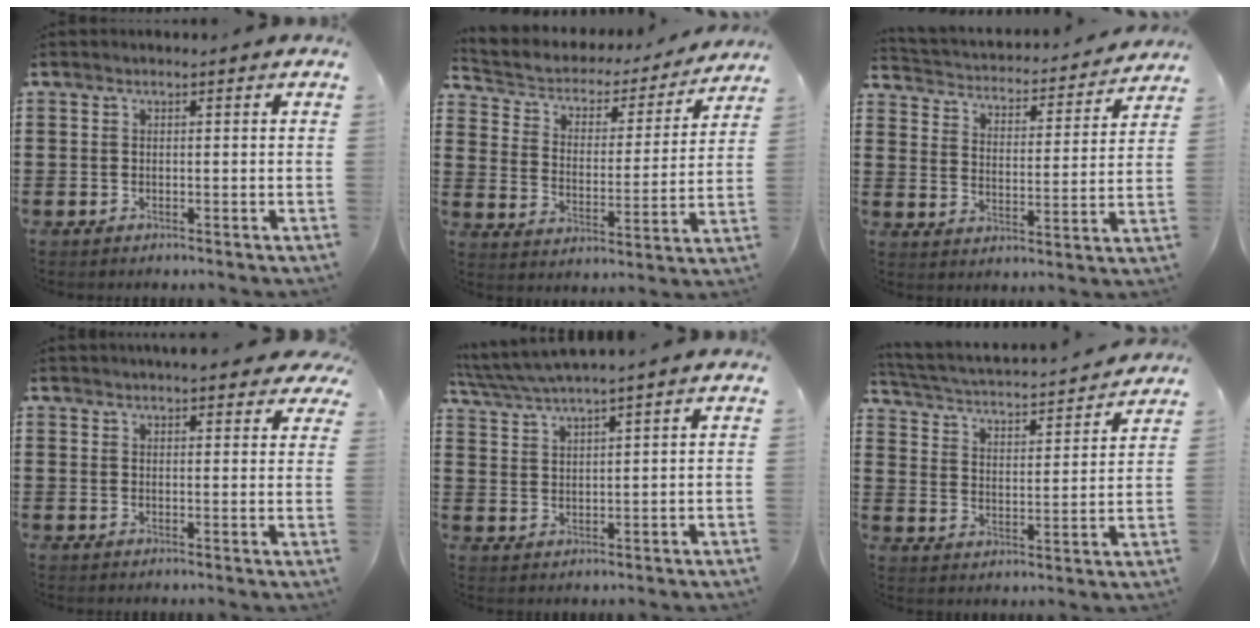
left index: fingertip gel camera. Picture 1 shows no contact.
{"total": 3.2, "force": [2.7, 1.7, 0.5], "torque": [-0.032, -0.022, 0.035]}
{"total": 2.5, "force": [2.4, 0.3, 0.0], "torque": [-0.021, -0.027, 0.031]}
{"total": 3.9, "force": [3.7, 0.5, 1.2], "torque": [-0.018, -0.012, 0.065]}
{"total": 3.6, "force": [3.2, -0.4, 1.5], "torque": [-0.041, -0.012, 0.057]}
{"total": 2.7, "force": [2.5, 0.1, 0.9], "torque": [-0.037, -0.028, 0.030]}